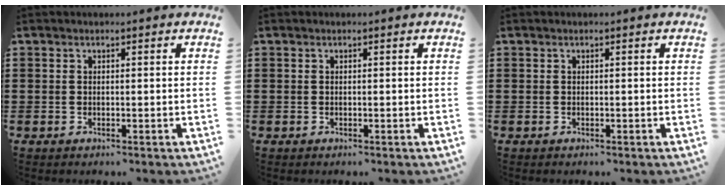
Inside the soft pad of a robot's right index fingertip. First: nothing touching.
{"total": 0.0}
{"total": 0.0}